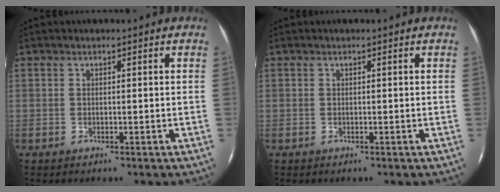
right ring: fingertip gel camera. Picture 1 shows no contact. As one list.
[{"total": 0.0}]